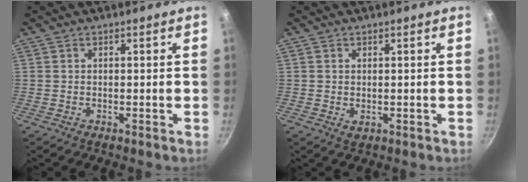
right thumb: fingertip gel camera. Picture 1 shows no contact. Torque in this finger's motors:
{"motor_torque": [-0.41, 0.15, -0.23, -0.04, -0.01]}